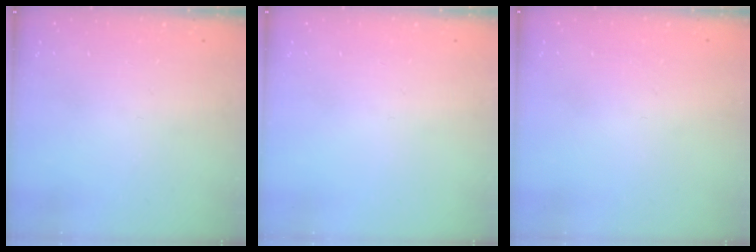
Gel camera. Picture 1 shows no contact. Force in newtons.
{"total": 0.0}
{"total": 0.9, "press": 0.9, "slide": 0.1}